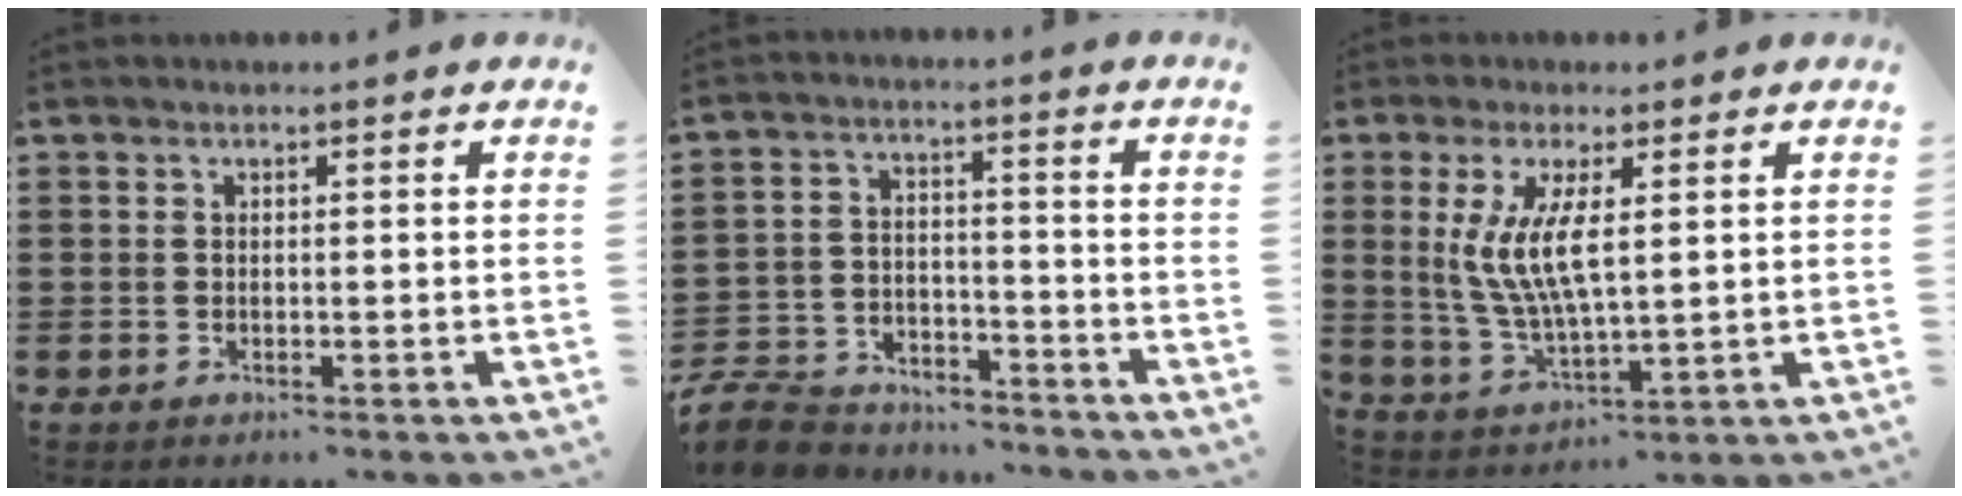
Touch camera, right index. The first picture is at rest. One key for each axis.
{"total": 8.2, "fx": -7.8, "fy": 2.0, "fz": 1.2, "tx": -0.041, "ty": 0.020, "tz": -0.159}
{"total": 8.1, "fx": 1.5, "fy": 2.6, "fz": 7.5, "tx": -0.161, "ty": -0.002, "tz": 0.023}